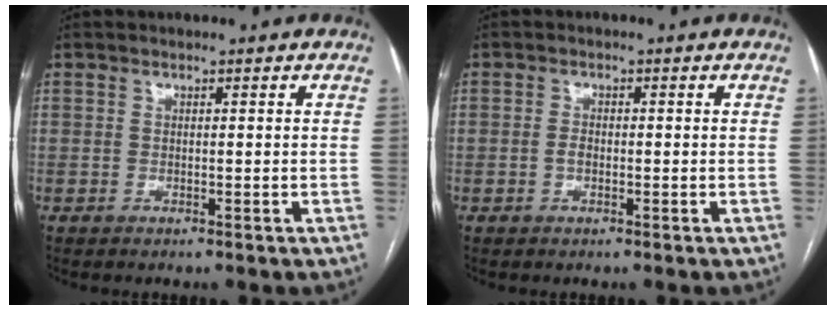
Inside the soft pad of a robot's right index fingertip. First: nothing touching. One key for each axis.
{"total": 1.5, "fx": -0.4, "fy": 0.8, "fz": 1.2, "tx": -0.024, "ty": 0.002, "tz": -0.006}